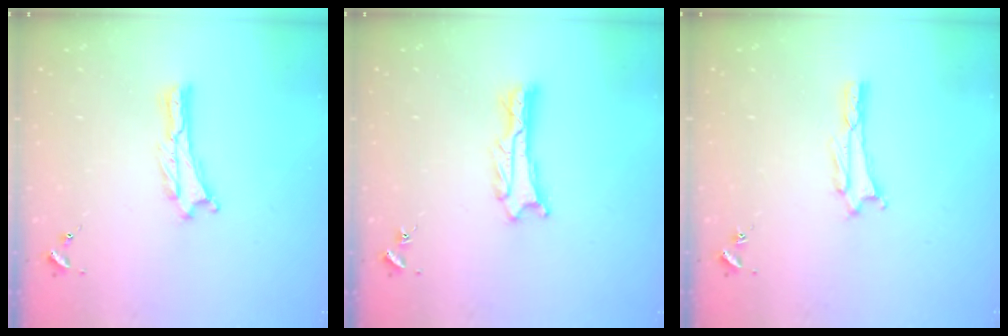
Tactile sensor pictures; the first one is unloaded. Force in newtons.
{"total": 1.1, "press": 1.1, "slide": 0.2}
{"total": 1.6, "press": 1.6, "slide": 0.2}